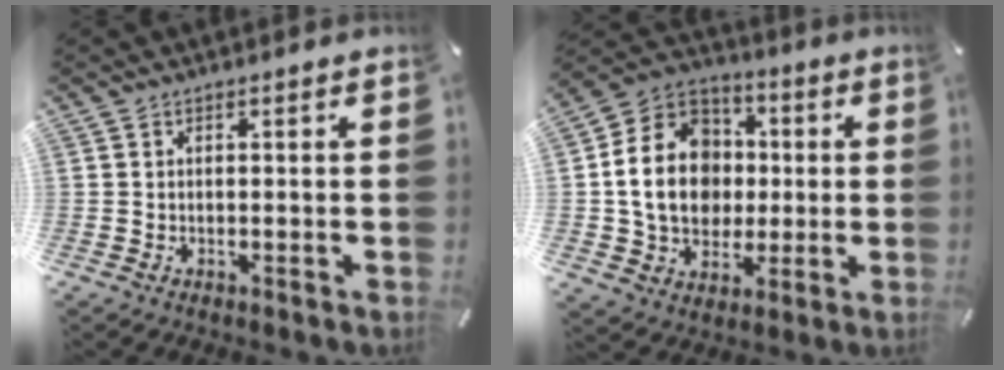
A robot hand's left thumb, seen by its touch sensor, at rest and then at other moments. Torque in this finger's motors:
{"motor_torque": [1.37, 1.37, 1.12, -0.69, 0.60]}